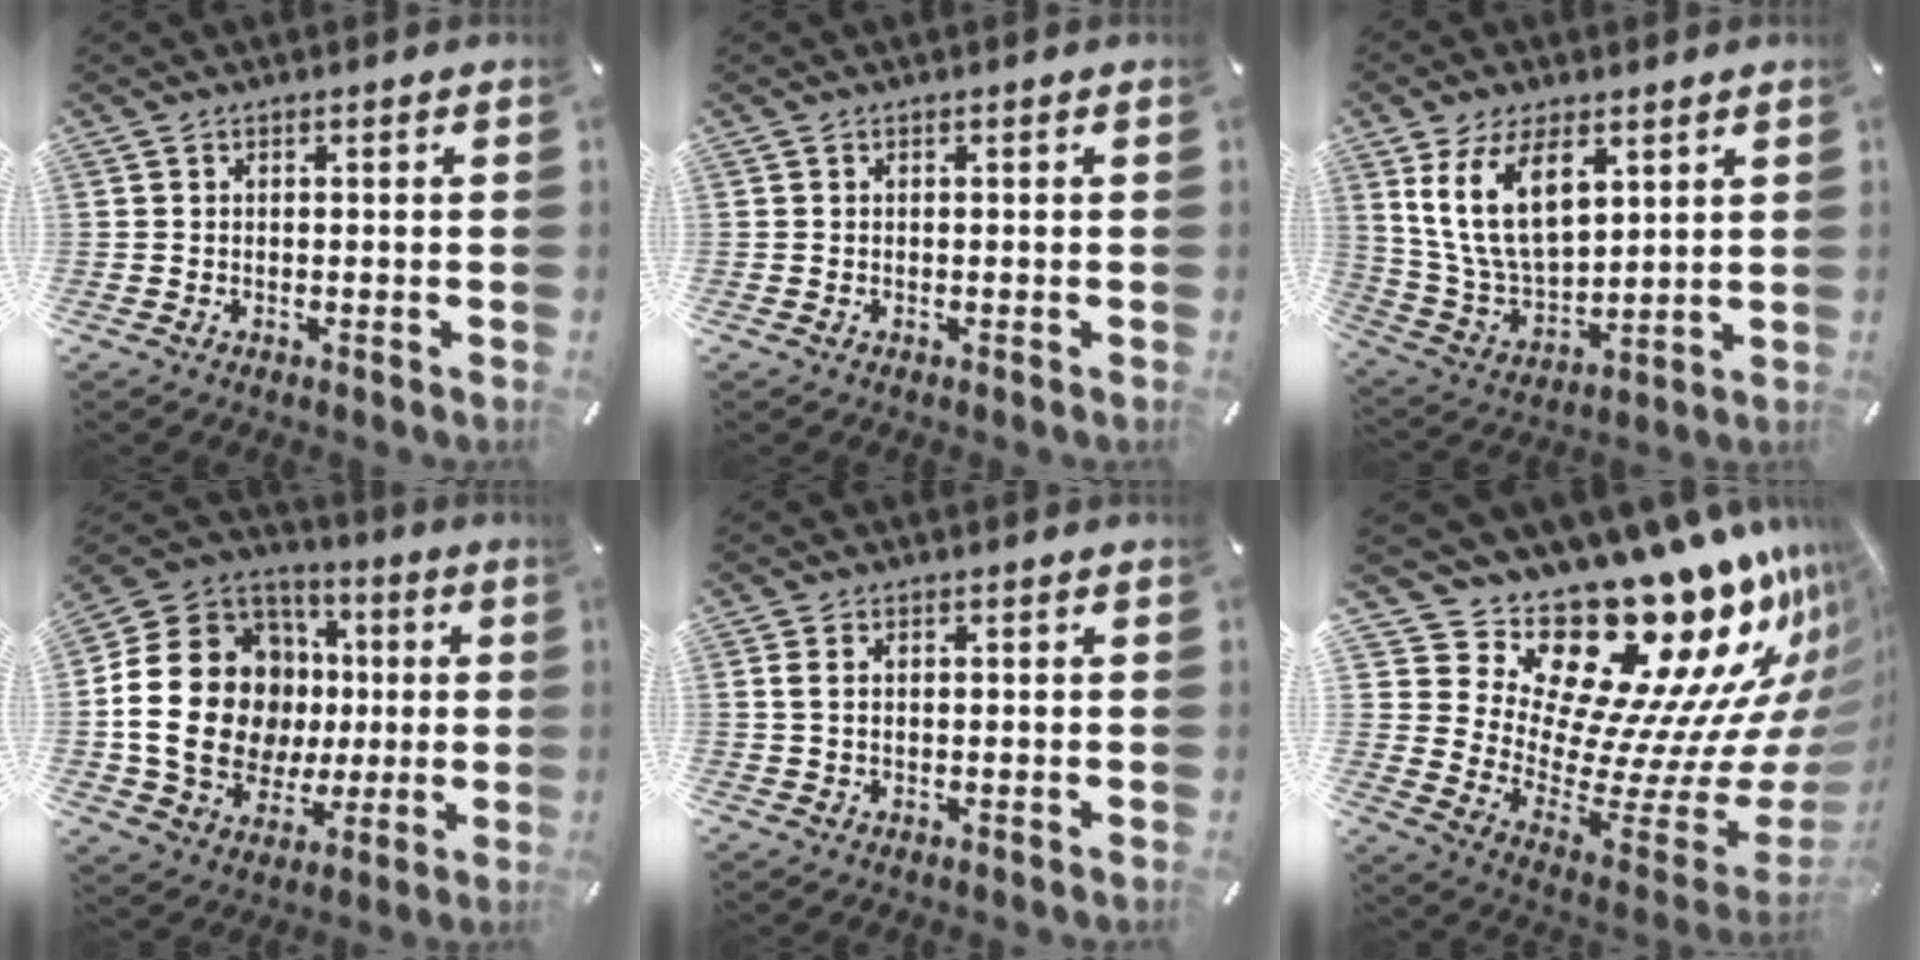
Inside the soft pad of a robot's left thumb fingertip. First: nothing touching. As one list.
[{"total": 0.0}, {"total": 15.1, "force": [6.8, 8.6, 10.3], "torque": [-0.215, -0.018, 0.122]}, {"total": 23.5, "force": [-0.3, 19.2, 13.4], "torque": [-0.268, 0.005, 0.022]}, {"total": 2.2, "force": [0.4, 1.4, 1.7], "torque": [-0.043, 0.003, 0.002]}, {"total": 27.3, "force": [19.0, 12.7, 15.0], "torque": [-0.231, -0.195, 0.358]}]